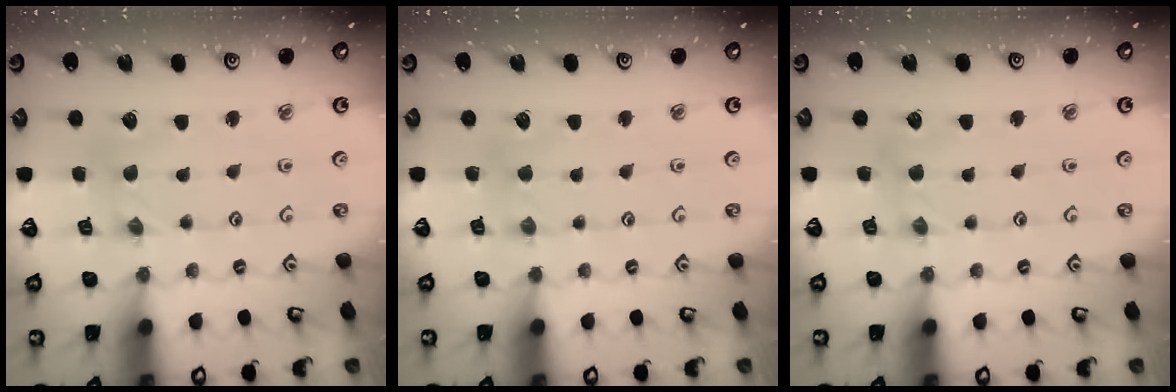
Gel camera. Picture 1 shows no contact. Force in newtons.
{"total": 2.9, "press": 2.9, "slide": 0.4}
{"total": 3.0, "press": 2.9, "slide": 0.4}